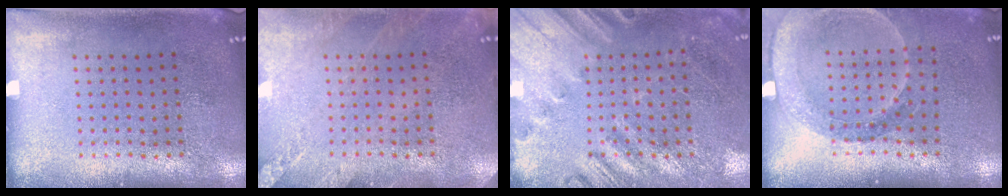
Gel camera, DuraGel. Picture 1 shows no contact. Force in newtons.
{"total": 2.1, "press": 2.1, "slide": 0.2}
{"total": 2.2, "press": 2.1, "slide": 0.8}
{"total": 1.5, "press": 1.5, "slide": 0.3}